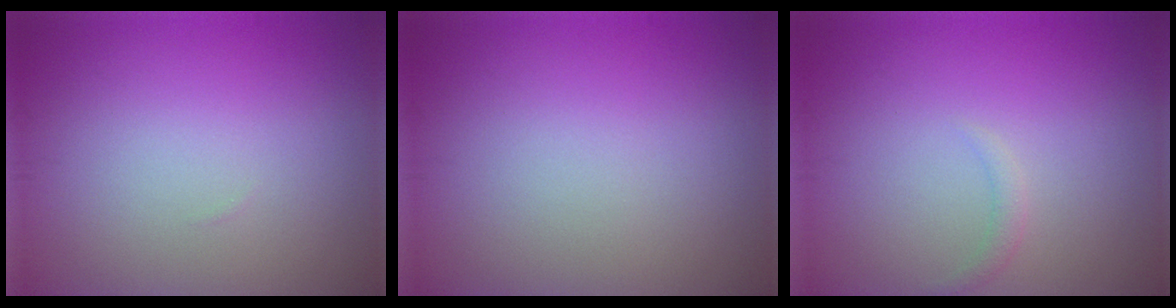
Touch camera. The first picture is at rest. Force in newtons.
{"total": 0.0}
{"total": 0.9, "press": 0.9, "slide": 0.1}